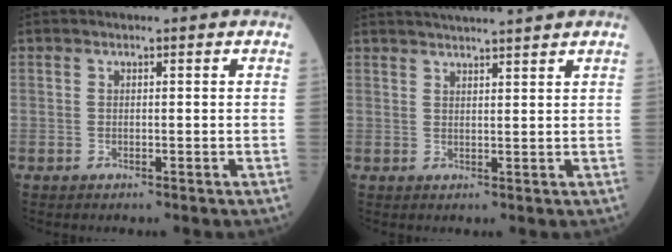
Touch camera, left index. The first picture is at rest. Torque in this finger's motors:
{"motor_torque": [0.89, -0.90, 0.10, 0.08]}